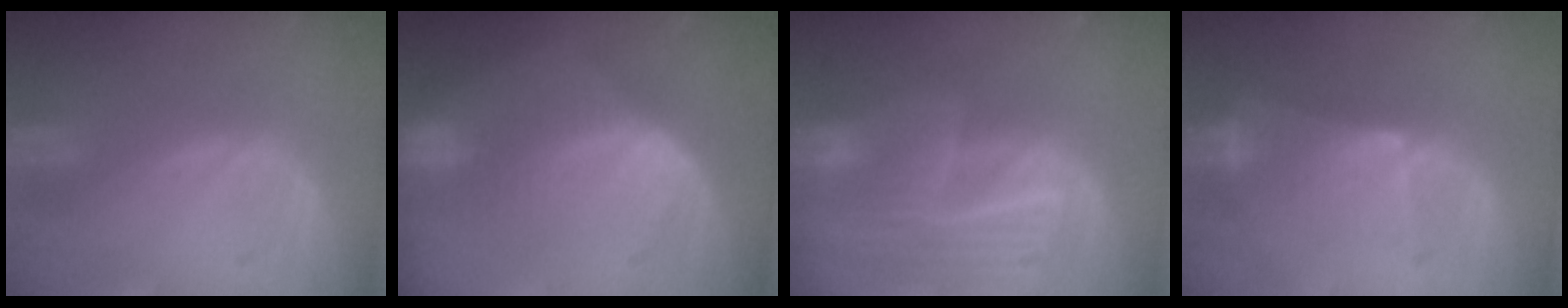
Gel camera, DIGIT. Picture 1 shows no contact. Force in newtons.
{"total": 8.2, "press": 7.5, "slide": 3.5}
{"total": 9.9, "press": 8.5, "slide": 5.0}
{"total": 6.5, "press": 5.8, "slide": 3.0}